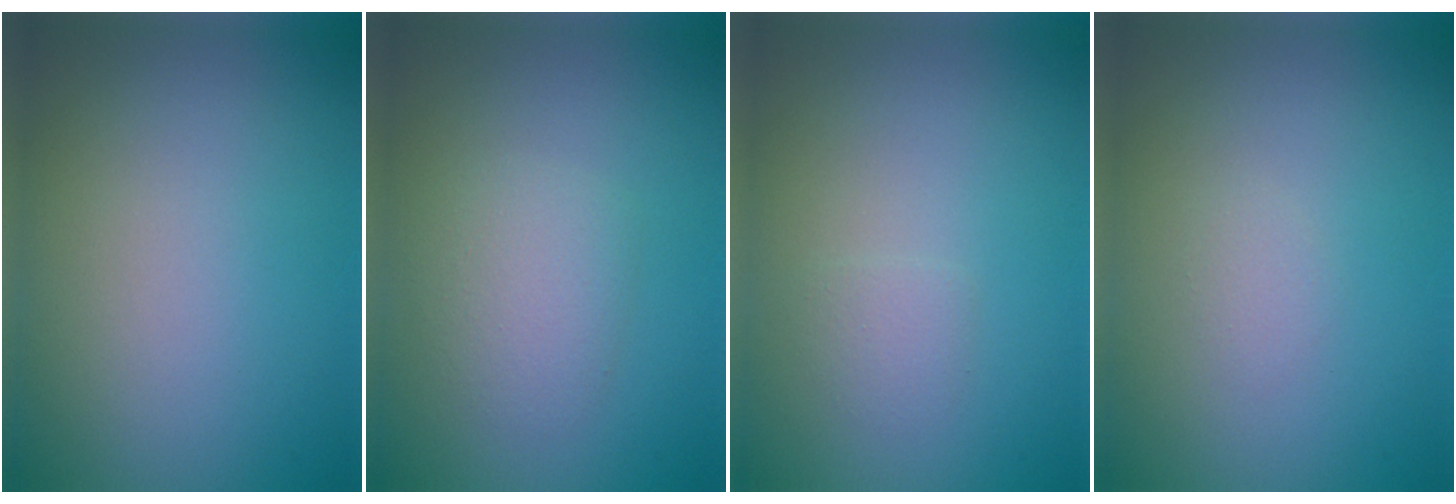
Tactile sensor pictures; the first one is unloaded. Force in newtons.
{"total": 2.4, "press": 2.4, "slide": 0.2}
{"total": 0.9, "press": 0.9, "slide": 0.1}
{"total": 0.7, "press": 0.7, "slide": 0.0}